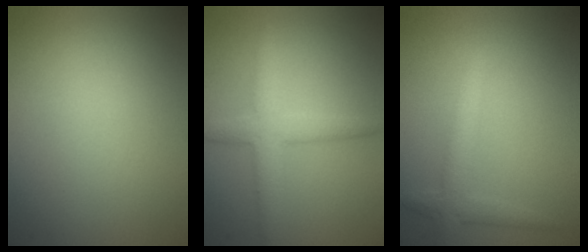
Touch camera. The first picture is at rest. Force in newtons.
{"total": 3.3, "press": 3.3, "slide": 0.1}
{"total": 2.4, "press": 2.4, "slide": 0.2}